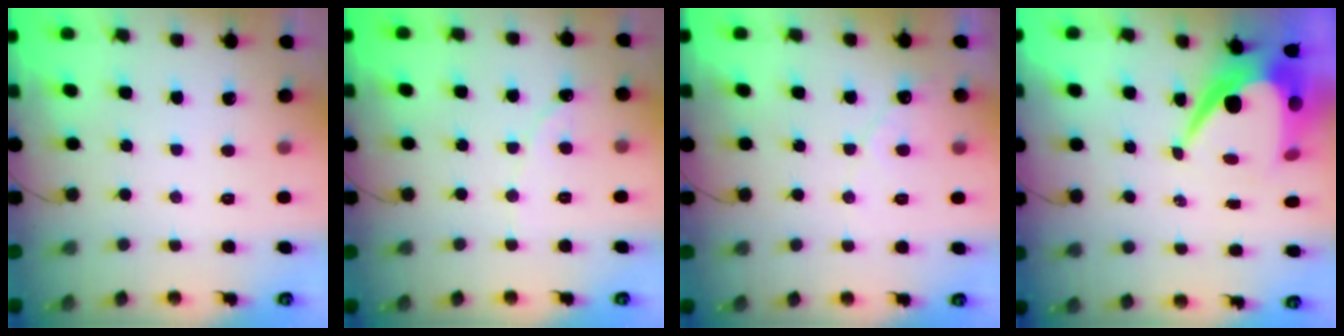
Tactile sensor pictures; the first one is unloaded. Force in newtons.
{"total": 0.7, "press": 0.7, "slide": 0.0}
{"total": 3.7, "press": 3.7, "slide": 0.2}
{"total": 11.0, "press": 10.9, "slide": 0.9}